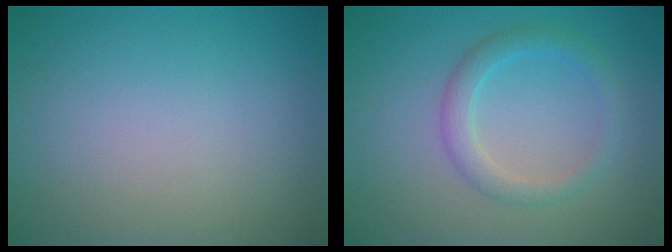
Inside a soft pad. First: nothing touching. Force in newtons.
{"total": 2.5, "press": 2.4, "slide": 0.2}